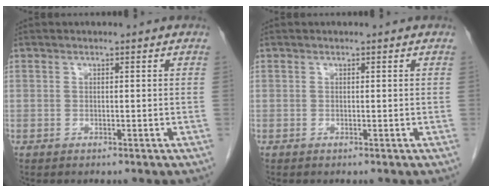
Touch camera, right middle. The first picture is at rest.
{"total": 0.0}